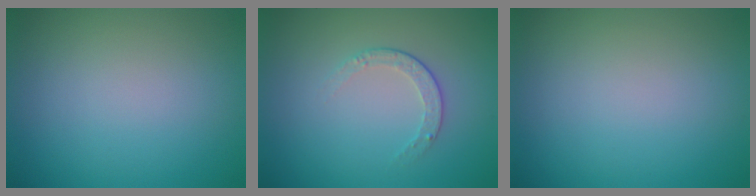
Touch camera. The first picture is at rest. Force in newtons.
{"total": 1.6, "press": 1.2, "slide": 1.1}
{"total": 0.0}